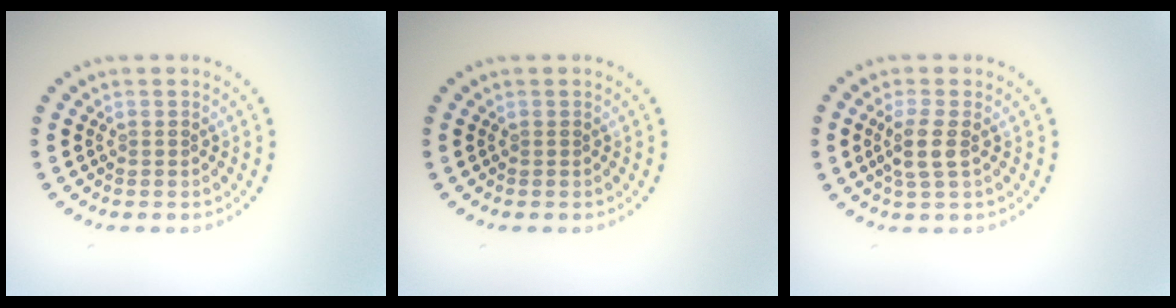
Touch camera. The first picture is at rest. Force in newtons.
{"total": 0.0}
{"total": 2.4, "press": 2.0, "slide": 1.3}